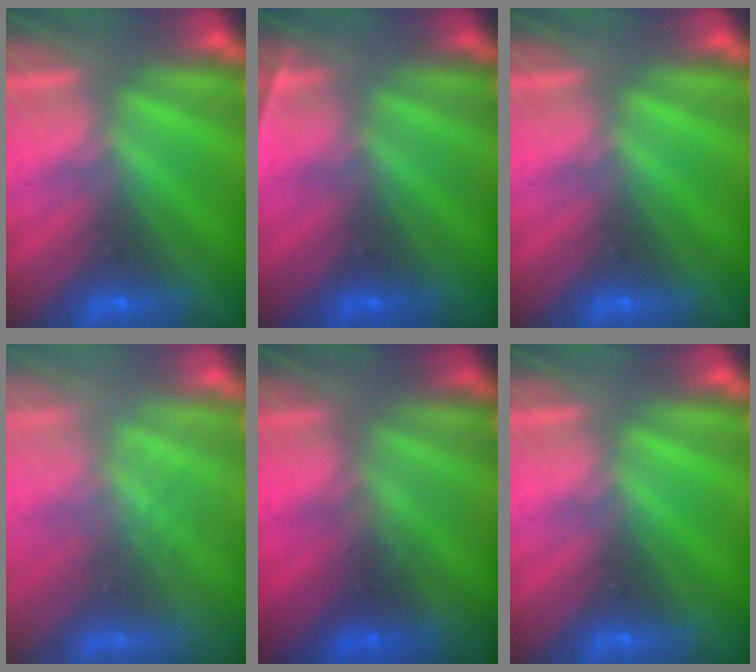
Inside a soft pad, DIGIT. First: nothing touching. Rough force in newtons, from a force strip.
{"total": 2.3}
{"total": 0.0}
{"total": 3.0}
{"total": 1.3}
{"total": 0.0}